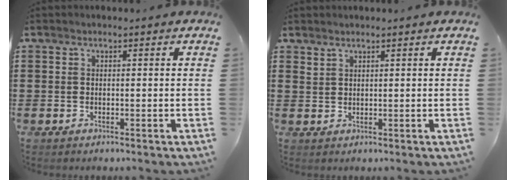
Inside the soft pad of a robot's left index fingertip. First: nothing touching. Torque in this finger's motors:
{"motor_torque": [-0.64, 0.65, -0.01, -0.01]}